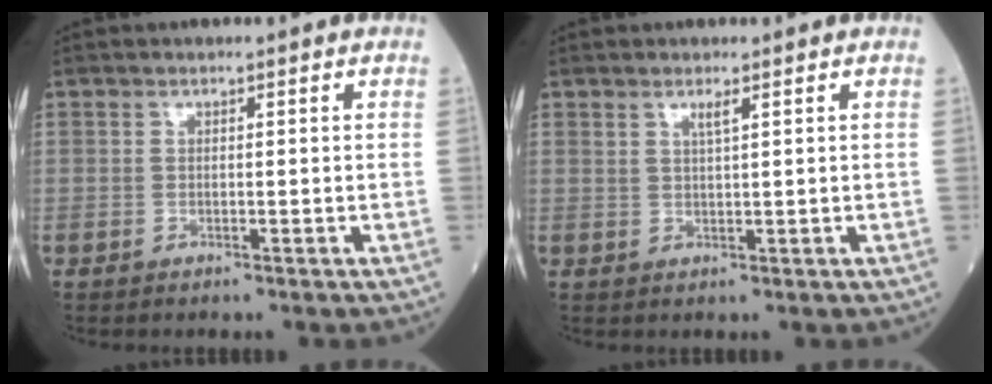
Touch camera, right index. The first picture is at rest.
{"total": 1.5, "force": [0.9, -0.1, 1.2], "torque": [-0.024, -0.003, 0.018]}